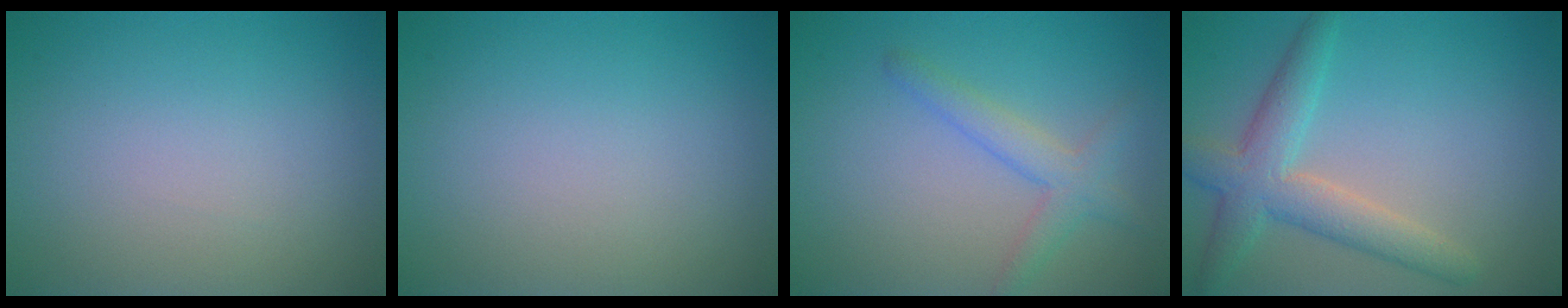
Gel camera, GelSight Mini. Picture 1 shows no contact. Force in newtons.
{"total": 0.0}
{"total": 2.7, "press": 2.7, "slide": 0.1}
{"total": 4.7, "press": 4.7, "slide": 0.2}